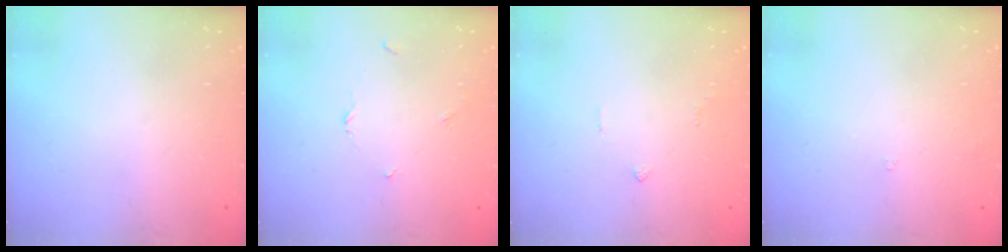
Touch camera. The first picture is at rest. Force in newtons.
{"total": 2.8, "press": 2.8, "slide": 0.3}
{"total": 1.4, "press": 1.3, "slide": 0.5}
{"total": 2.3, "press": 2.3, "slide": 0.5}